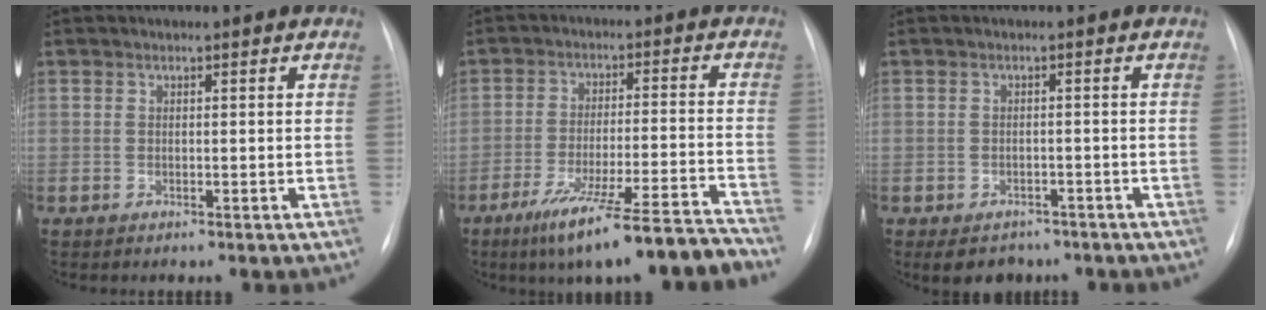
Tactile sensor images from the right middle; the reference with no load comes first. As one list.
[{"total": 15.6, "force": [-12.4, -0.2, 9.5], "torque": [-0.135, -0.008, -0.193]}, {"total": 5.5, "force": [-4.0, 3.4, 1.5], "torque": [-0.018, 0.007, -0.052]}]